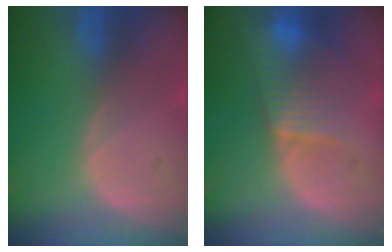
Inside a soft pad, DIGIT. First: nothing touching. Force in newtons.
{"total": 7.8, "press": 7.1, "slide": 3.2}